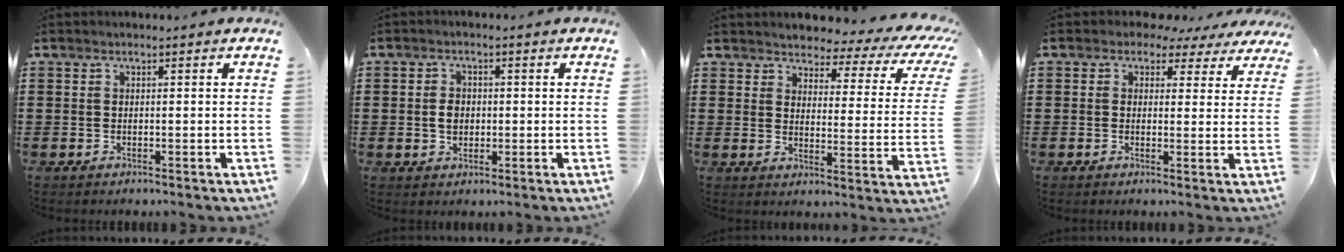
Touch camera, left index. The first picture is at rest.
{"total": 2.7, "force": [-0.1, 2.0, 1.7], "torque": [-0.030, 0.002, -0.006]}
{"total": 3.7, "force": [3.2, 1.3, 1.4], "torque": [-0.041, -0.023, 0.049]}
{"total": 2.9, "force": [2.1, 1.8, 0.8], "torque": [-0.022, -0.004, 0.035]}